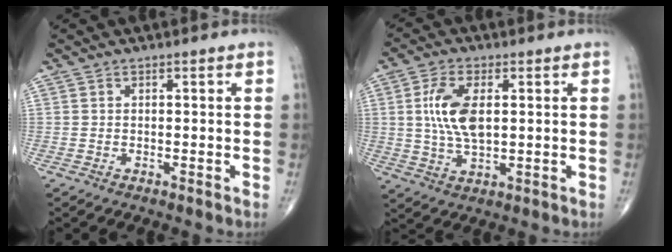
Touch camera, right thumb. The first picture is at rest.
{"total": 9.5, "force": [1.6, 4.6, 8.1], "torque": [-0.167, -0.005, 0.032]}